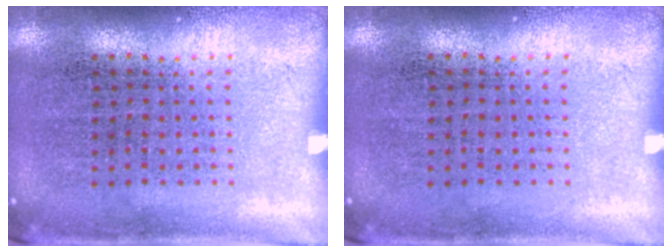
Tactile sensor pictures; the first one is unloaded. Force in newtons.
{"total": 0.0}